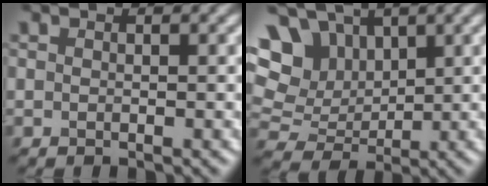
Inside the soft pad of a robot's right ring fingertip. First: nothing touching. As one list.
[{"total": 11.5, "force": [4.9, 8.4, 6.2], "torque": [-0.122, 0.024, 0.078]}]